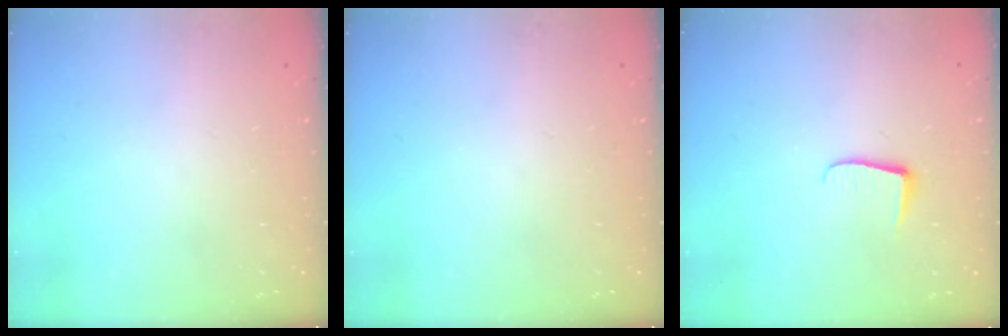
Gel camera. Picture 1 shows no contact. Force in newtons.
{"total": 0.0}
{"total": 6.0, "press": 5.9, "slide": 0.6}